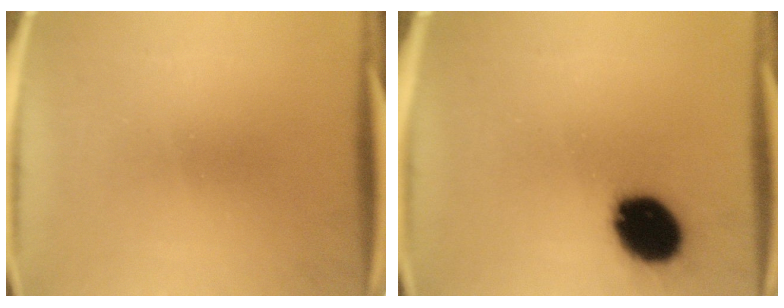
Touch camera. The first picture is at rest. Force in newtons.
{"total": 14.8}